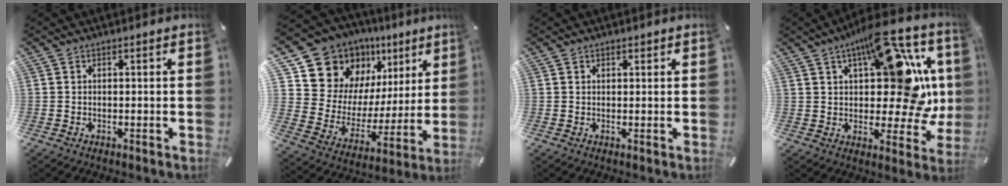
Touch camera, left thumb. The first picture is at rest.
{"total": 16.5, "force": [11.4, 11.2, 4.0], "torque": [-0.073, -0.095, 0.212]}
{"total": 0.9, "force": [0.6, 0.6, 0.0], "torque": [0.009, -0.002, 0.009]}
{"total": 21.9, "force": [7.1, 10.1, 18.1], "torque": [-0.256, -0.048, 0.115]}